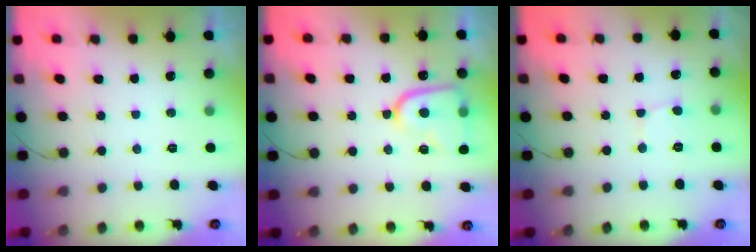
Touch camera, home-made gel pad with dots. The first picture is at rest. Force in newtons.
{"total": 13.3, "press": 13.3, "slide": 1.3}
{"total": 2.1, "press": 2.1, "slide": 0.2}